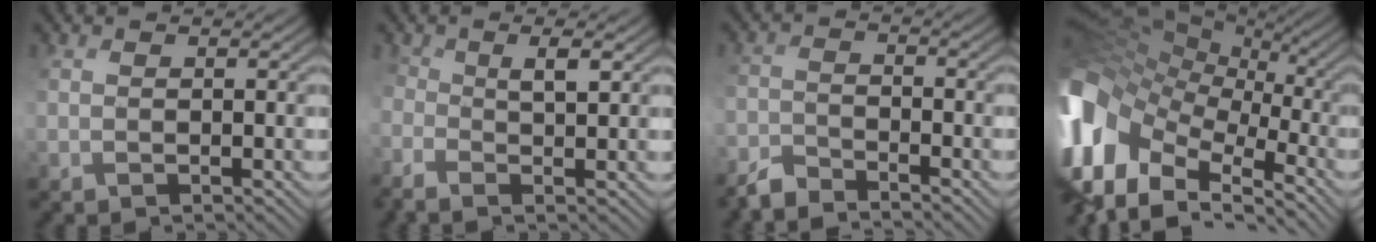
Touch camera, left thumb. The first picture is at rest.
{"total": 3.5, "force": [-0.2, 1.1, 3.3], "torque": [-0.074, -0.005, -0.010]}
{"total": 3.9, "force": [-3.8, 0.6, 0.9], "torque": [-0.021, -0.005, -0.086]}
{"total": 17.4, "force": [-5.4, 11.6, 11.9], "torque": [-0.313, -0.013, -0.098]}